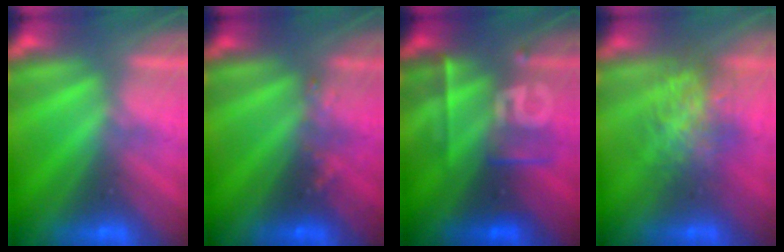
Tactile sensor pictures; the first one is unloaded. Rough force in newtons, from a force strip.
{"total": 2.9}
{"total": 2.4}
{"total": 7.0}